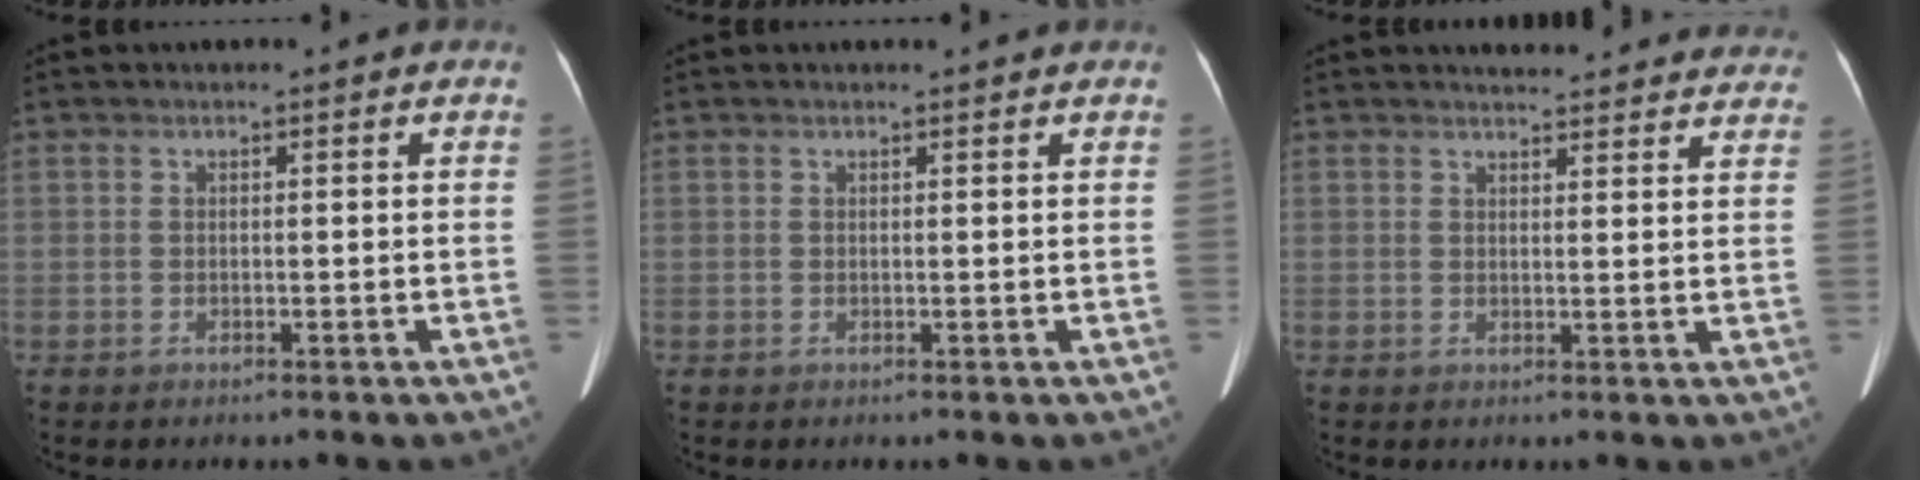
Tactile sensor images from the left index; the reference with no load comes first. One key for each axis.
{"total": 0.8, "fx": 0.8, "fy": 0.0, "fz": 0.1, "tx": -0.010, "ty": 0.001, "tz": 0.008}
{"total": 14.7, "fx": 14.0, "fy": 3.3, "fz": 3.3, "tx": -0.017, "ty": -0.006, "tz": 0.146}